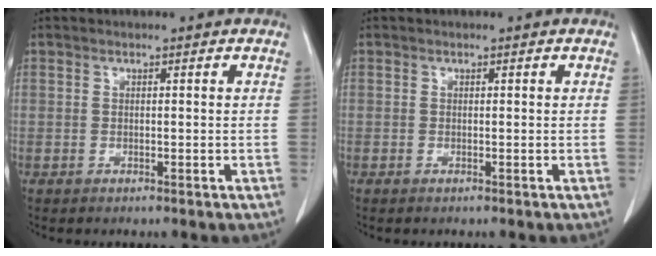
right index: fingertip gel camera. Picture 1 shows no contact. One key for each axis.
{"total": 0.0}